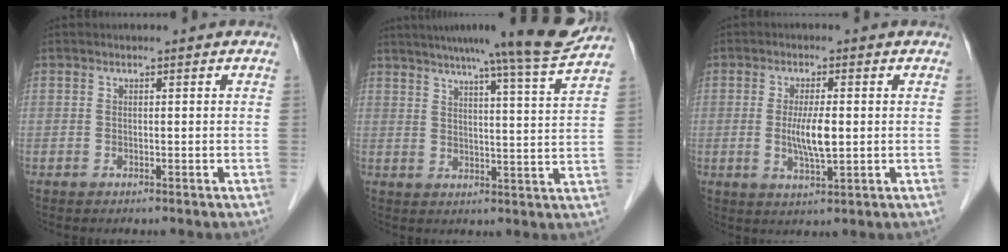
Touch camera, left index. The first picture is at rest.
{"total": 15.4, "force": [13.3, -1.6, 7.5], "torque": [-0.118, -0.027, 0.167]}
{"total": 5.1, "force": [-0.1, 0.8, 5.1], "torque": [-0.101, -0.009, -0.001]}